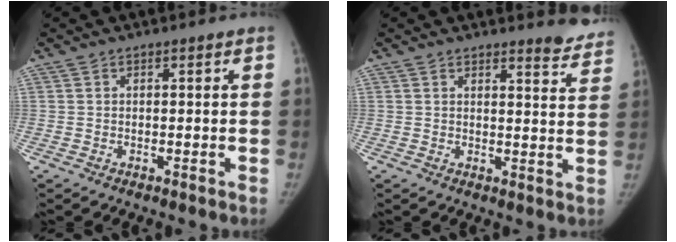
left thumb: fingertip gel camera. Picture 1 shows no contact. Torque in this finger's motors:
{"motor_torque": [0.65, -0.28, 0.74, -0.15, 0.10]}